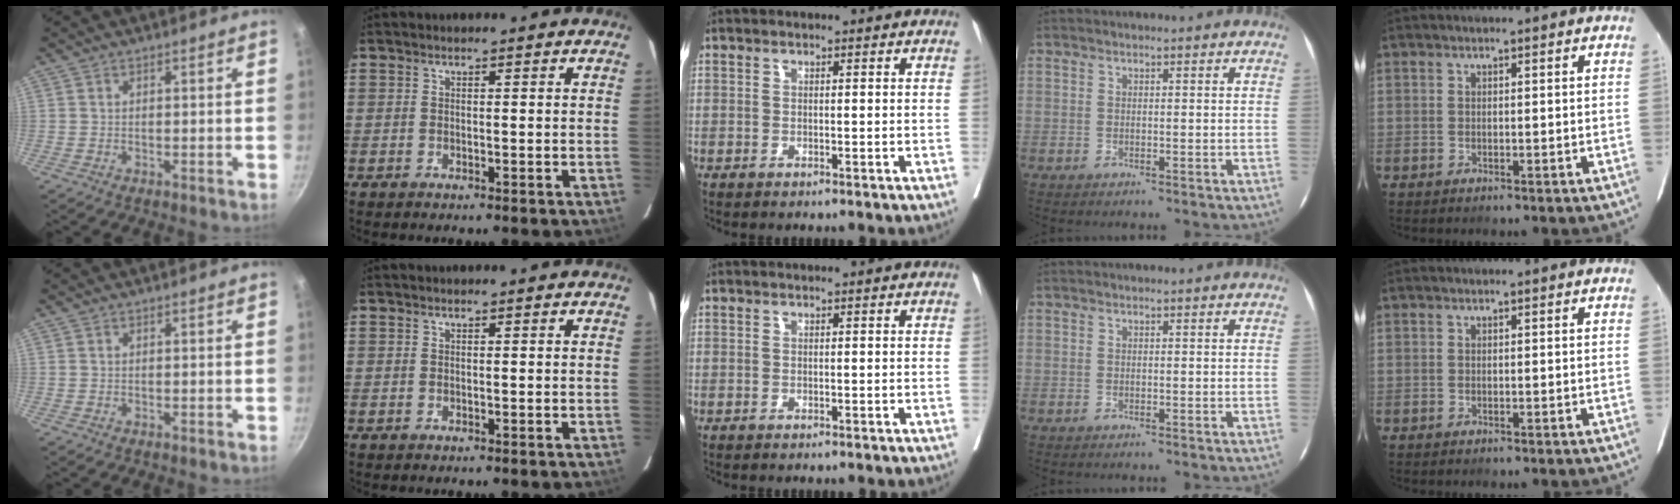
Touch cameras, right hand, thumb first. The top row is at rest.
{}